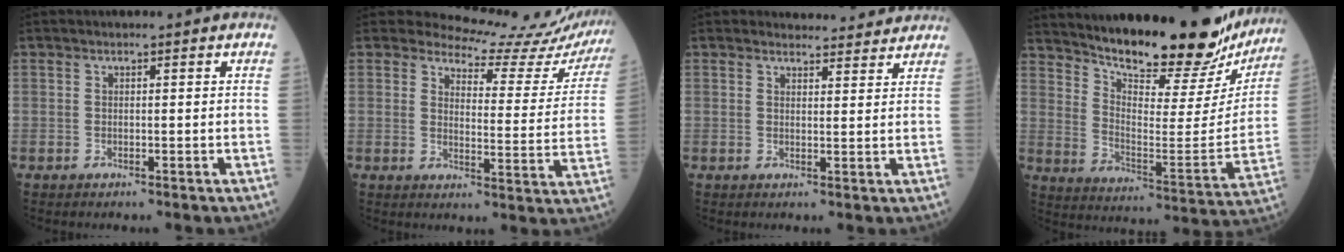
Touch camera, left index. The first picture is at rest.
{"total": 16.8, "force": [16.4, 2.9, 1.6], "torque": [0.004, -0.093, 0.163]}
{"total": 5.9, "force": [5.7, 1.3, 0.2], "torque": [0.006, 0.001, 0.056]}
{"total": 24.8, "force": [22.0, 5.4, 10.1], "torque": [-0.156, -0.063, 0.295]}